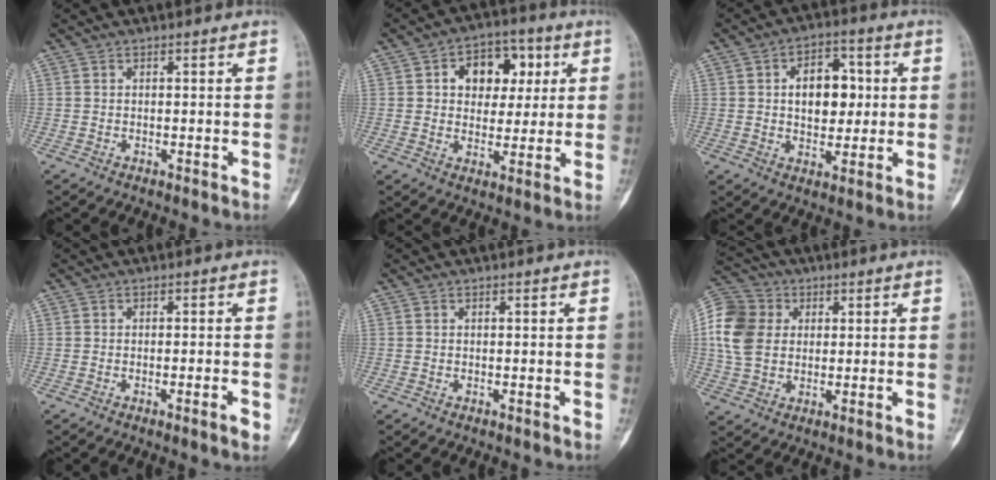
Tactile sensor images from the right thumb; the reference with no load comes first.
{"total": 11.4, "force": [3.1, 8.2, 7.3], "torque": [-0.054, 0.007, 0.044]}
{"total": 10.3, "force": [1.4, 6.7, 7.7], "torque": [-0.079, 0.005, 0.022]}
{"total": 2.1, "force": [-1.0, 0.1, 1.9], "torque": [-0.032, -0.001, -0.015]}
{"total": 0.0}
{"total": 12.2, "force": [1.9, 9.8, 7.0], "torque": [-0.134, 0.009, 0.028]}